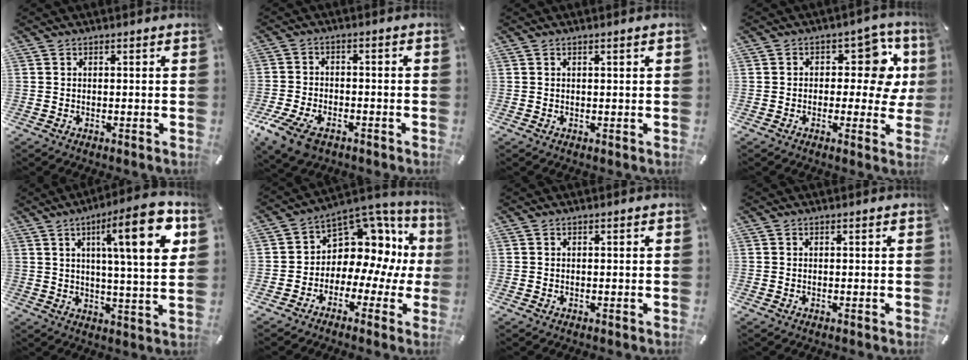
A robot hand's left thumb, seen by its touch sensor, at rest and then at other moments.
{"total": 8.4, "force": [-5.2, 4.8, 4.7], "torque": [-0.106, 0.017, -0.096]}
{"total": 1.1, "force": [0.3, 0.1, 1.0], "torque": [-0.018, -0.001, 0.005]}
{"total": 11.0, "force": [2.7, 6.8, 8.2], "torque": [-0.100, -0.017, 0.044]}
{"total": 18.8, "force": [6.9, 3.6, 17.2], "torque": [-0.249, -0.028, 0.088]}
{"total": 9.4, "force": [3.6, 7.7, 3.9], "torque": [-0.063, -0.052, 0.068]}
{"total": 0.0}
{"total": 0.0}